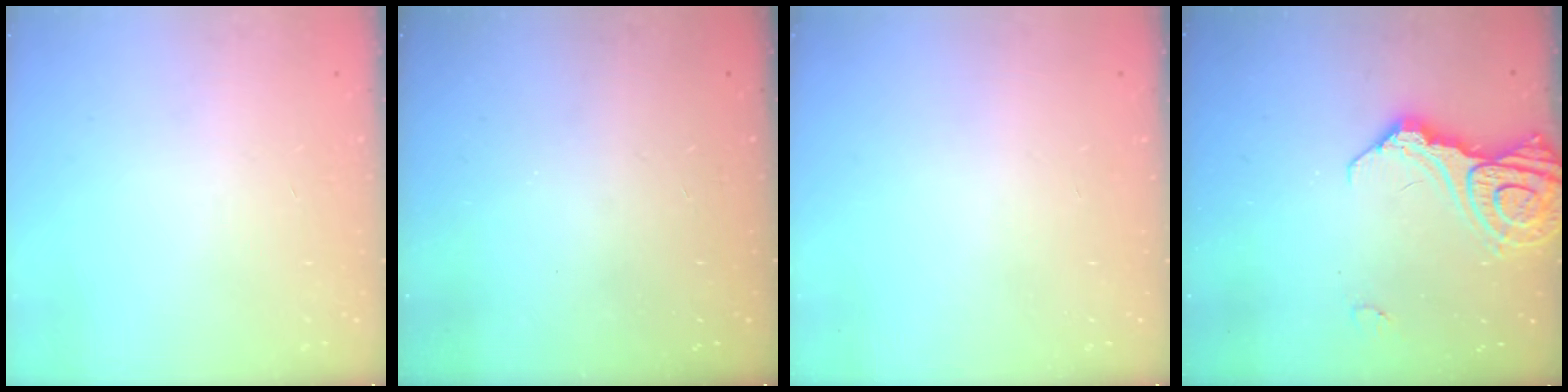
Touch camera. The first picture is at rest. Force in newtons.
{"total": 0.0}
{"total": 0.0}
{"total": 14.6, "press": 14.5, "slide": 1.5}